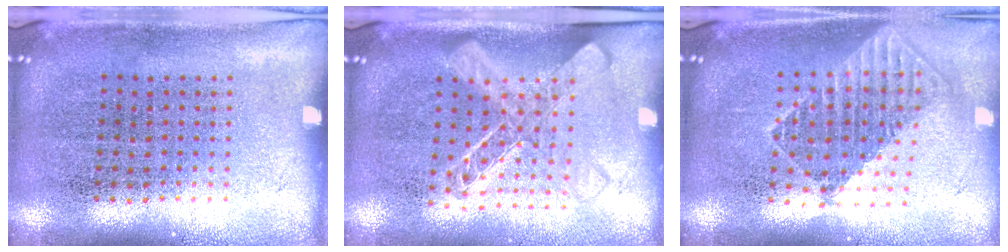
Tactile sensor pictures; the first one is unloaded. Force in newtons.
{"total": 1.6, "press": 1.5, "slide": 0.7}
{"total": 1.7, "press": 1.4, "slide": 1.0}